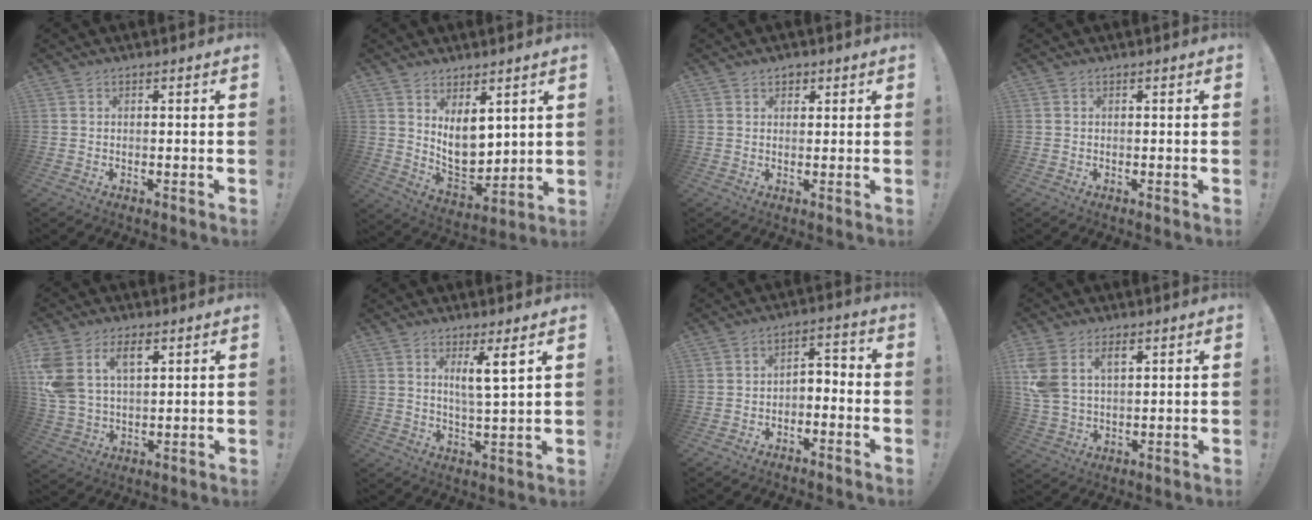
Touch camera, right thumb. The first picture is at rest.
{"total": 10.9, "force": [4.8, 6.9, 6.9], "torque": [-0.108, -0.053, 0.094]}
{"total": 2.1, "force": [1.2, 1.6, 0.7], "torque": [0.000, -0.006, 0.019]}
{"total": 0.0}
{"total": 10.8, "force": [5.5, 6.6, 6.6], "torque": [-0.133, -0.017, 0.102]}
{"total": 6.8, "force": [3.7, 0.1, 5.8], "torque": [-0.089, -0.020, 0.053]}
{"total": 4.7, "force": [-3.7, 2.2, 1.8], "torque": [-0.021, 0.020, -0.066]}
{"total": 8.5, "force": [4.2, 5.2, 5.2], "torque": [-0.118, -0.014, 0.077]}